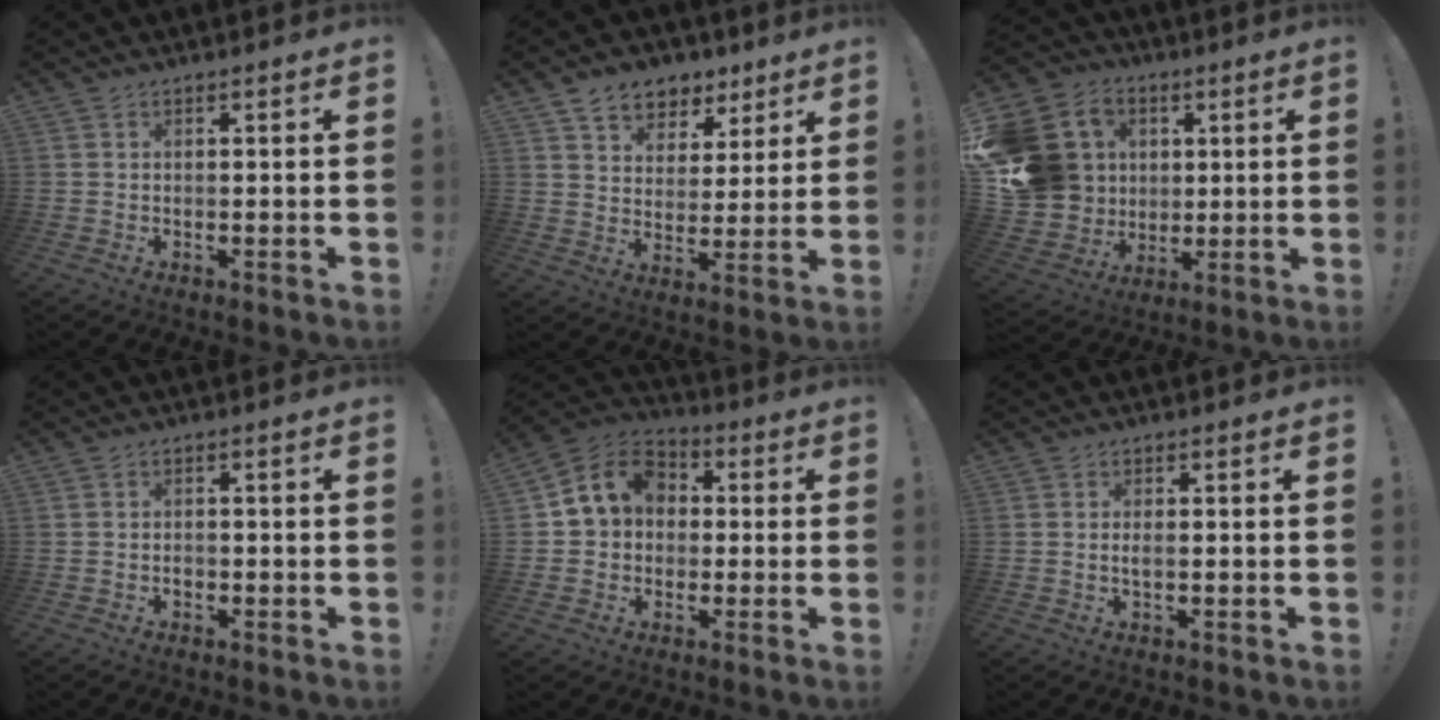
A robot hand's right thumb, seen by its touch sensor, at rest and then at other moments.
{"total": 9.5, "force": [6.7, 6.1, 2.7], "torque": [-0.042, -0.045, 0.129]}
{"total": 18.8, "force": [2.8, 16.8, 7.8], "torque": [-0.142, 0.002, 0.087]}
{"total": 1.2, "force": [-0.7, 0.8, 0.5], "torque": [0.002, 0.000, -0.014]}
{"total": 10.9, "force": [1.8, 9.2, 5.6], "torque": [-0.094, 0.014, 0.041]}
{"total": 1.6, "force": [-0.2, 0.6, 1.4], "torque": [-0.028, 0.001, -0.004]}